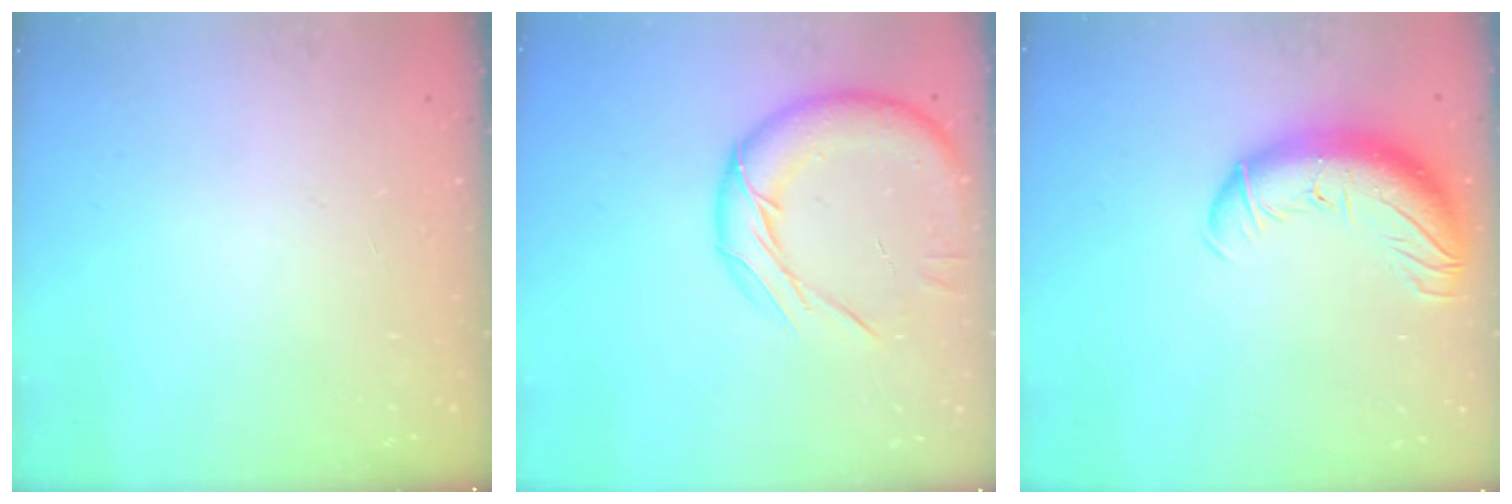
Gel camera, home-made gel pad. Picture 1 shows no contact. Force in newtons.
{"total": 14.9, "press": 14.9, "slide": 1.2}
{"total": 14.6, "press": 14.1, "slide": 3.6}